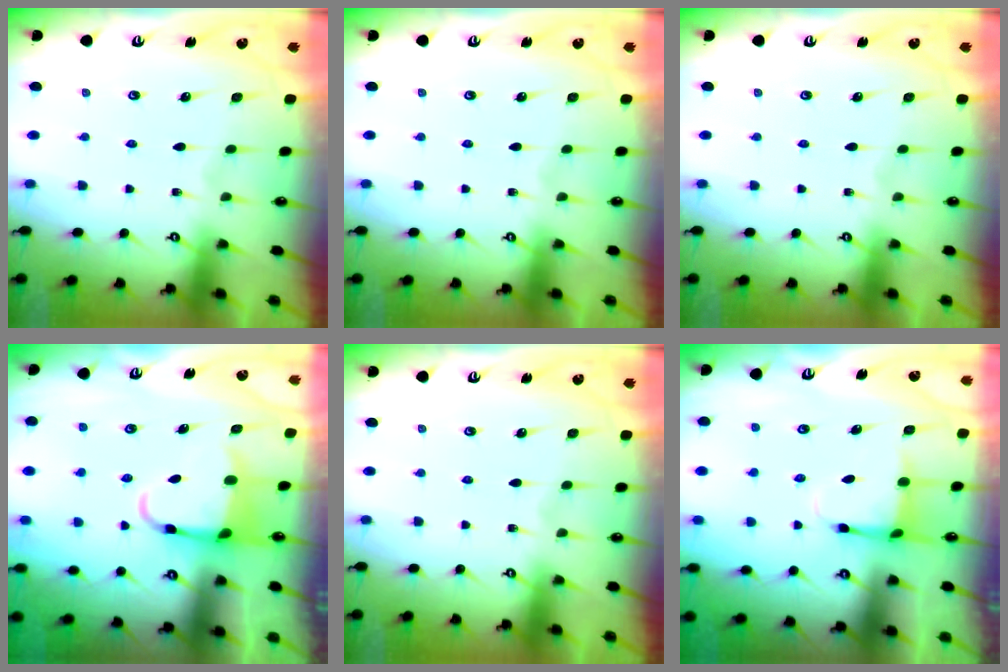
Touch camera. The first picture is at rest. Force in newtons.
{"total": 0.0}
{"total": 0.0}
{"total": 5.7, "press": 5.5, "slide": 1.5}
{"total": 0.0}
{"total": 3.7, "press": 3.3, "slide": 1.6}